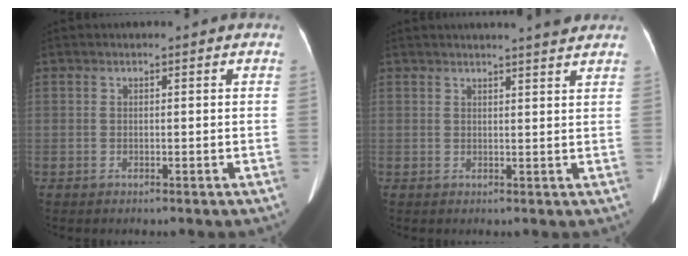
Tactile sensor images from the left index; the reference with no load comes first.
{"total": 5.6, "force": [5.1, -0.4, 2.3], "torque": [-0.032, 0.006, 0.051]}